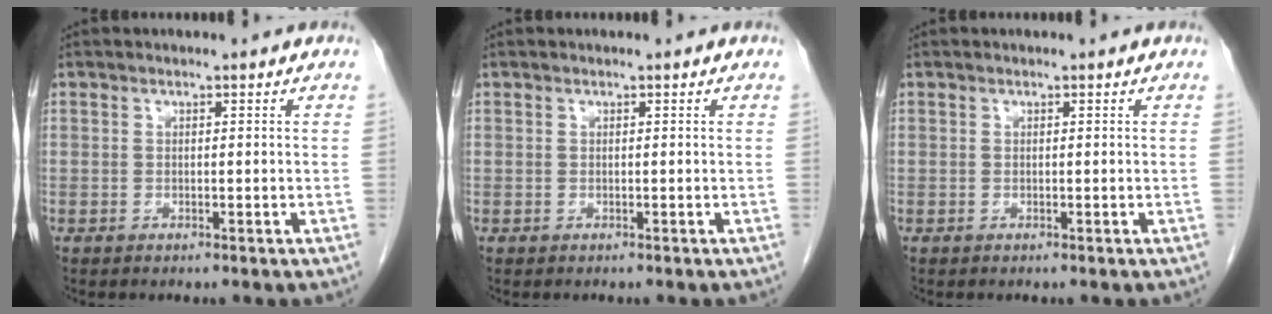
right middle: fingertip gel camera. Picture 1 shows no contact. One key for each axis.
{"total": 0.0}
{"total": 0.0}